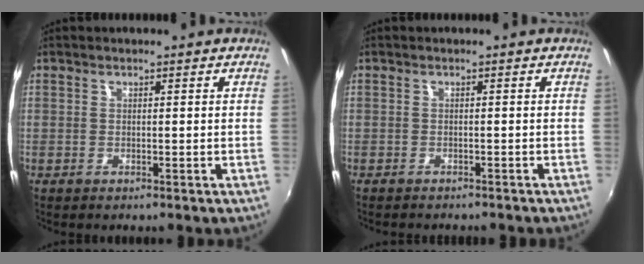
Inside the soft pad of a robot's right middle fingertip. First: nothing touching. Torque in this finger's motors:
{"motor_torque": [1.09, -1.05, 0.10, 0.04]}